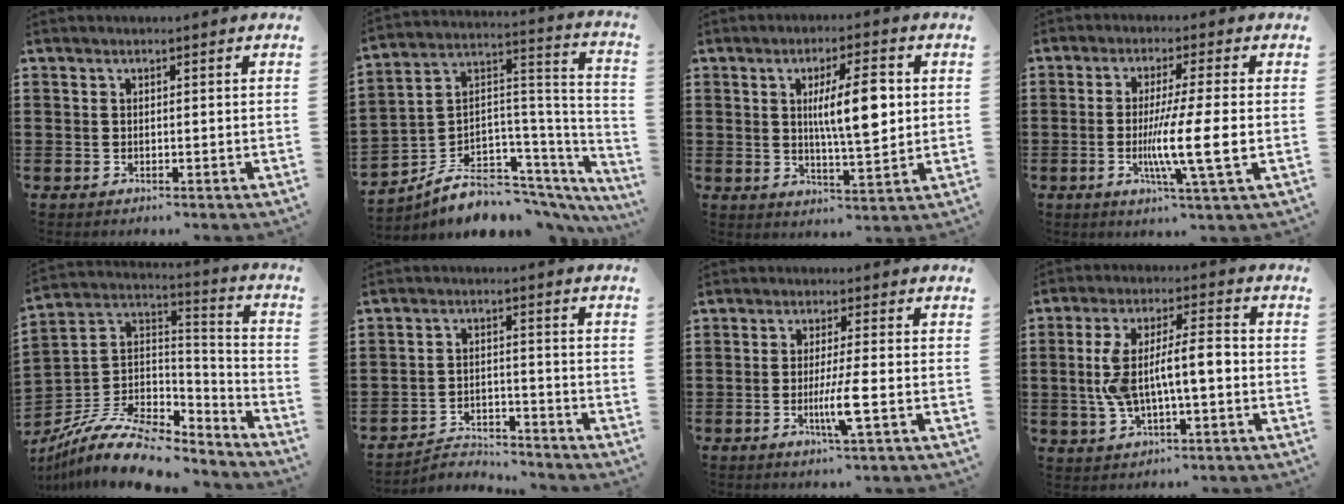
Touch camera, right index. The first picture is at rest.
{"total": 7.8, "force": [-3.9, 5.6, 3.7], "torque": [-0.076, -0.001, -0.065]}
{"total": 9.1, "force": [1.6, 2.3, 8.6], "torque": [-0.140, -0.004, 0.020]}
{"total": 9.4, "force": [-1.4, -0.2, 9.3], "torque": [-0.166, -0.017, -0.027]}
{"total": 11.8, "force": [-8.5, 5.7, 5.9], "torque": [-0.122, 0.021, -0.156]}
{"total": 3.6, "force": [-3.4, 0.9, 0.4], "torque": [-0.012, 0.008, -0.072]}
{"total": 4.1, "force": [-1.1, 0.2, 3.9], "torque": [-0.074, -0.008, -0.023]}
{"total": 9.7, "force": [-0.6, 3.3, 9.1], "torque": [-0.190, 0.003, -0.018]}